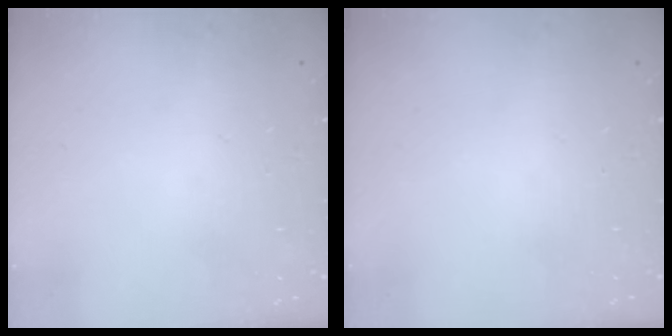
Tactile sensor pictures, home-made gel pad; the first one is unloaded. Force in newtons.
{"total": 0.0}